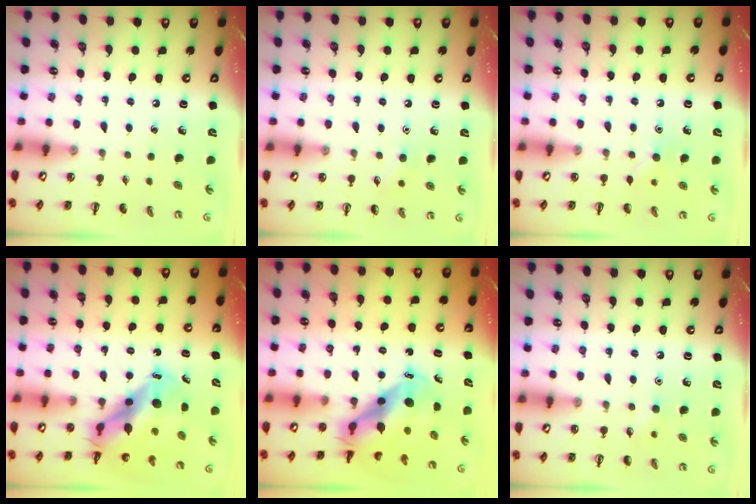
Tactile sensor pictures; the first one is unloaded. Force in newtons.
{"total": 6.3, "press": 6.1, "slide": 1.6}
{"total": 6.2, "press": 6.0, "slide": 1.5}
{"total": 11.1, "press": 10.6, "slide": 3.5}
{"total": 8.7, "press": 8.4, "slide": 2.2}
{"total": 5.1, "press": 4.9, "slide": 1.3}